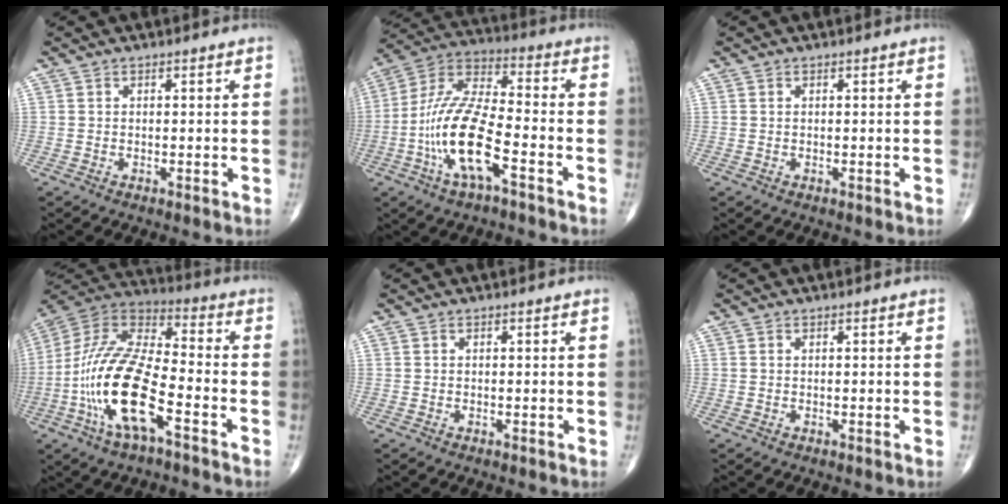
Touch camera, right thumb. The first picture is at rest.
{"total": 16.0, "force": [-5.5, 5.3, 14.0], "torque": [-0.288, 0.039, -0.107]}
{"total": 0.0}
{"total": 19.7, "force": [-7.0, 7.0, 17.0], "torque": [-0.349, 0.037, -0.131]}
{"total": 0.0}
{"total": 0.0}